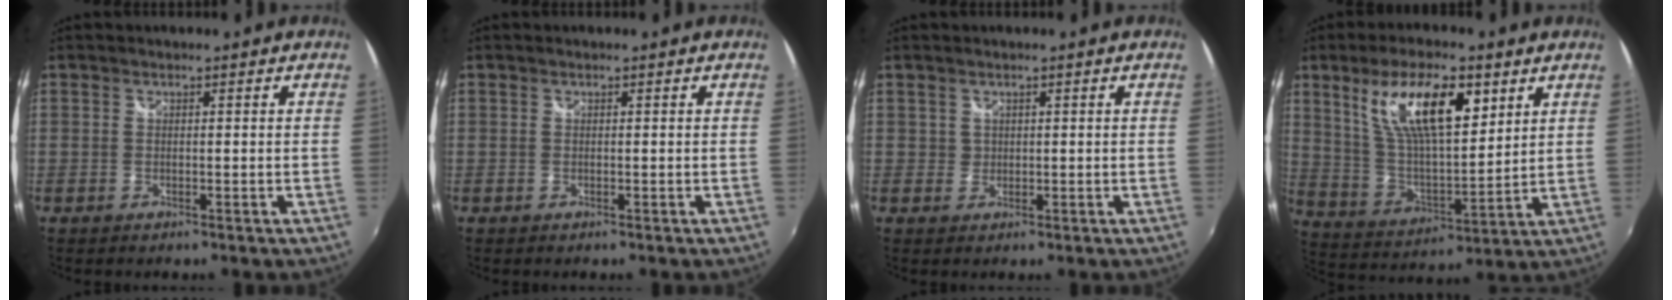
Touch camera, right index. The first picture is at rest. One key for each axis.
{"total": 0.0}
{"total": 1.1, "fx": 0.3, "fy": 1.1, "fz": 0.1, "tx": 0.004, "ty": 0.002, "tz": 0.004}
{"total": 16.5, "fx": 8.1, "fy": 5.9, "fz": 13.1, "tx": -0.235, "ty": 0.010, "tz": 0.158}